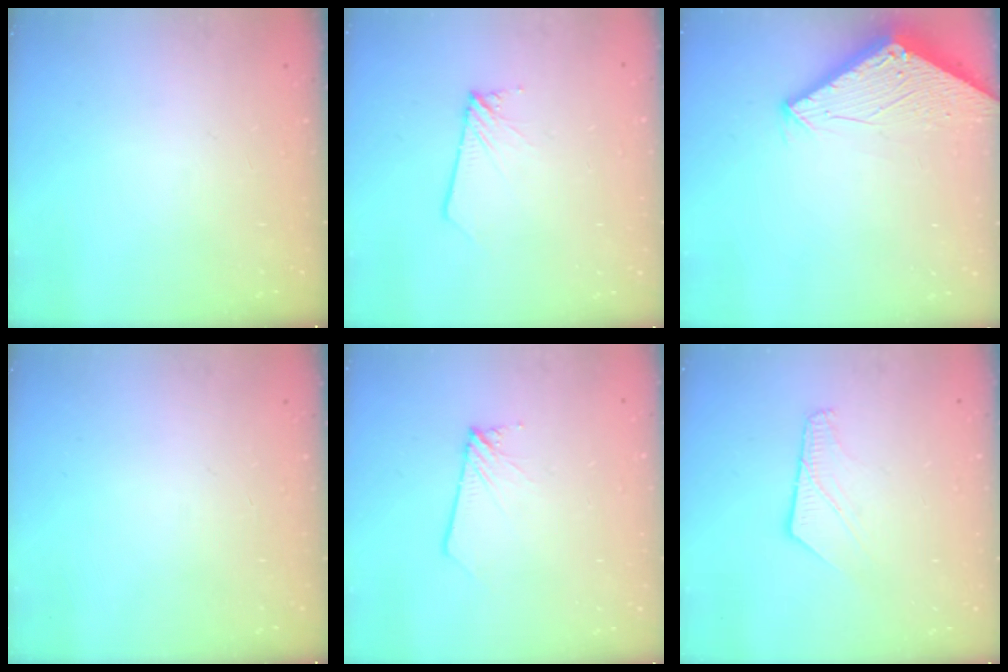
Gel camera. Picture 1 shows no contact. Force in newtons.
{"total": 2.0, "press": 2.0, "slide": 0.1}
{"total": 2.9, "press": 2.9, "slide": 0.1}
{"total": 0.0}
{"total": 2.0, "press": 2.0, "slide": 0.1}
{"total": 7.2, "press": 7.2, "slide": 0.5}